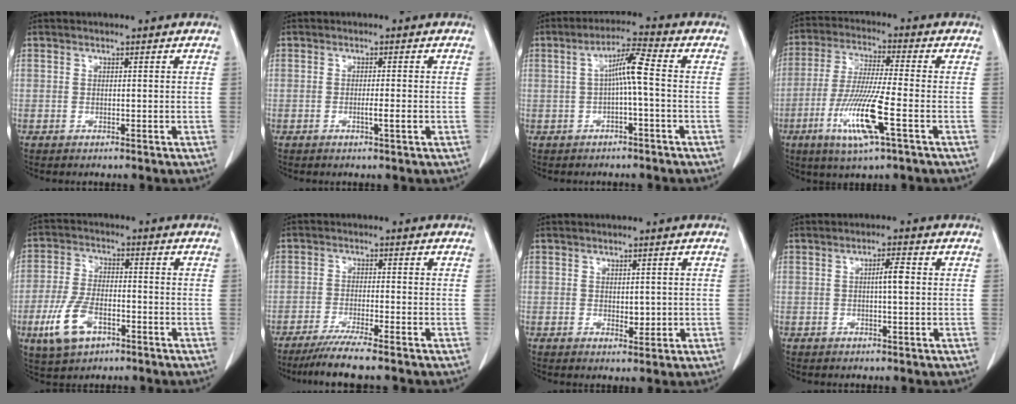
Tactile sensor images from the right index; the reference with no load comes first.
{"total": 1.8, "force": [-0.6, -0.1, 1.7], "torque": [-0.033, -0.001, -0.009]}
{"total": 5.5, "force": [-0.2, 0.0, 5.5], "torque": [-0.098, 0.019, -0.003]}
{"total": 11.8, "force": [-4.4, 0.3, 10.9], "torque": [-0.225, -0.021, -0.085]}
{"total": 8.7, "force": [-3.9, 4.3, 6.5], "torque": [-0.150, -0.002, -0.069]}
{"total": 6.3, "force": [-5.0, -1.1, 3.6], "torque": [-0.057, -0.019, -0.088]}
{"total": 2.1, "force": [0.0, 1.3, 1.7], "torque": [-0.024, -0.003, 0.007]}
{"total": 2.7, "force": [0.2, 0.2, 2.7], "torque": [-0.048, 0.004, 0.004]}